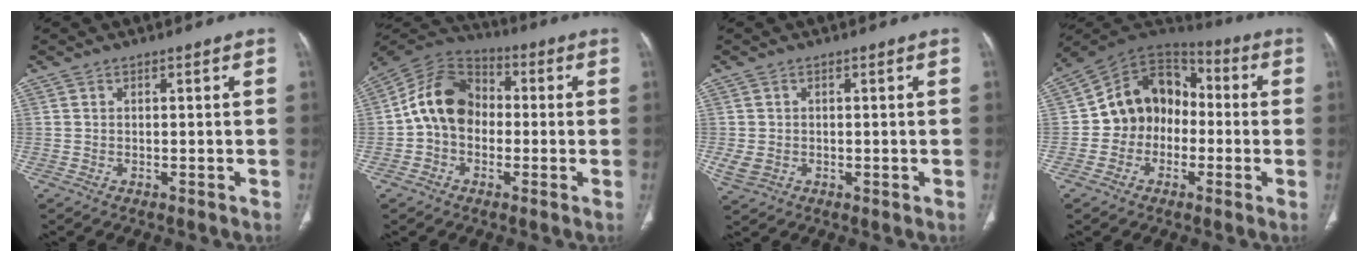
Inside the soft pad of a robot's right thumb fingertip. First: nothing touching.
{"total": 12.4, "force": [-0.7, 9.5, 8.0], "torque": [-0.128, 0.036, -0.029]}
{"total": 3.3, "force": [-0.4, 2.6, 1.9], "torque": [-0.044, 0.001, 0.000]}
{"total": 14.0, "force": [-1.5, 11.5, 7.9], "torque": [-0.090, 0.045, -0.040]}